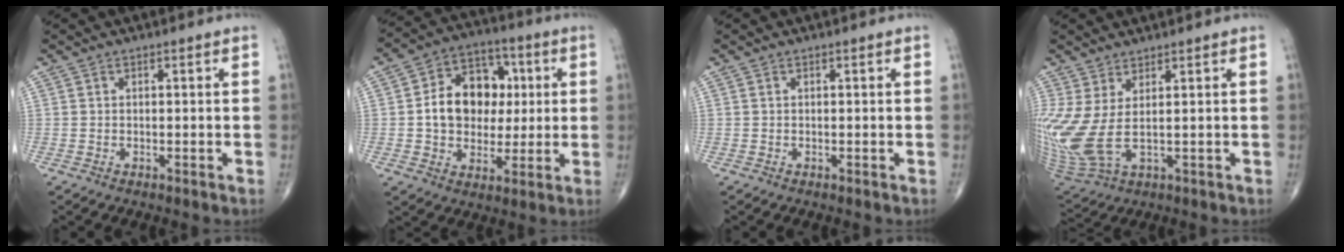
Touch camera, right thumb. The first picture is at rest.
{"total": 14.5, "force": [1.1, 11.2, 9.0], "torque": [-0.101, 0.021, 0.019]}
{"total": 0.0}
{"total": 11.3, "force": [1.6, 4.3, 10.3], "torque": [-0.267, -0.016, 0.049]}